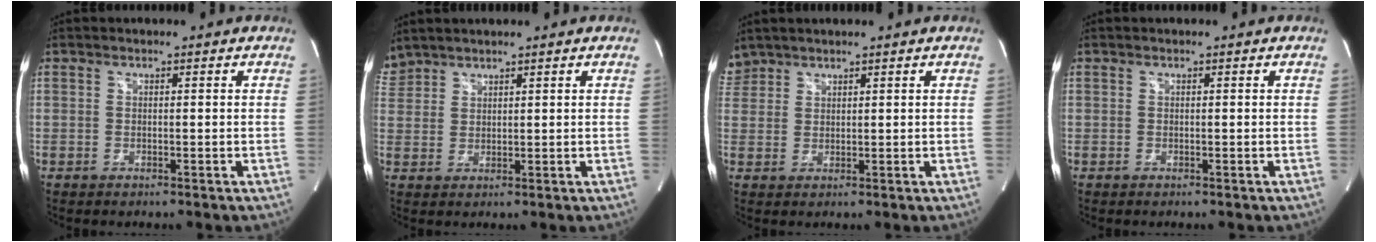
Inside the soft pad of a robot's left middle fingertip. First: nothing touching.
{"total": 3.8, "force": [3.6, 1.1, 0.2], "torque": [-0.018, 0.021, 0.080]}
{"total": 3.2, "force": [2.9, 1.4, -0.1], "torque": [-0.002, 0.016, 0.062]}
{"total": 0.0}